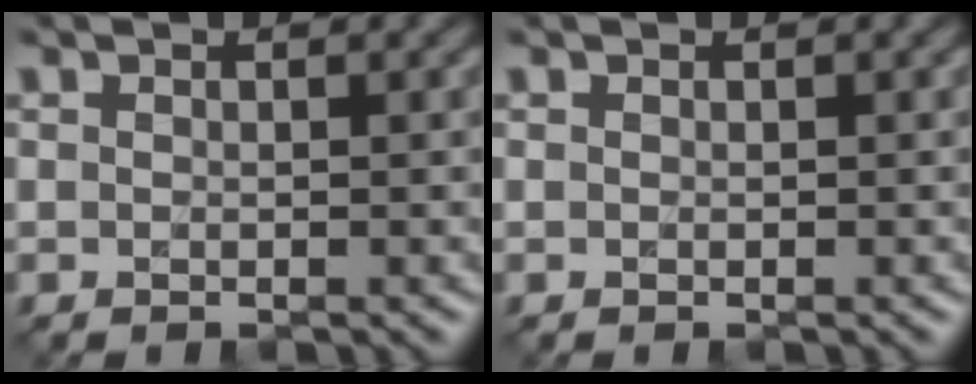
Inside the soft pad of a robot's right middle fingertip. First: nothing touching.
{"total": 0.0}